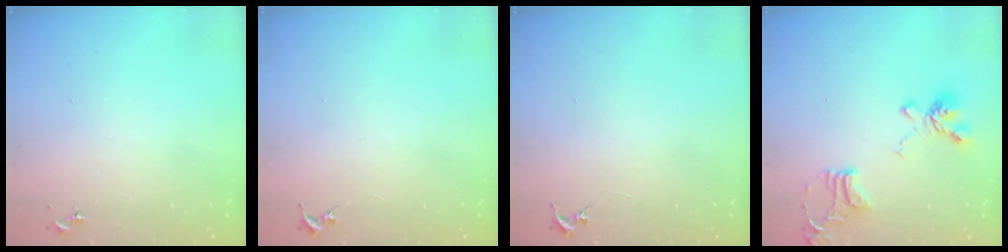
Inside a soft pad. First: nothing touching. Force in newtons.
{"total": 0.0}
{"total": 0.0}
{"total": 18.1, "press": 18.0, "slide": 1.8}